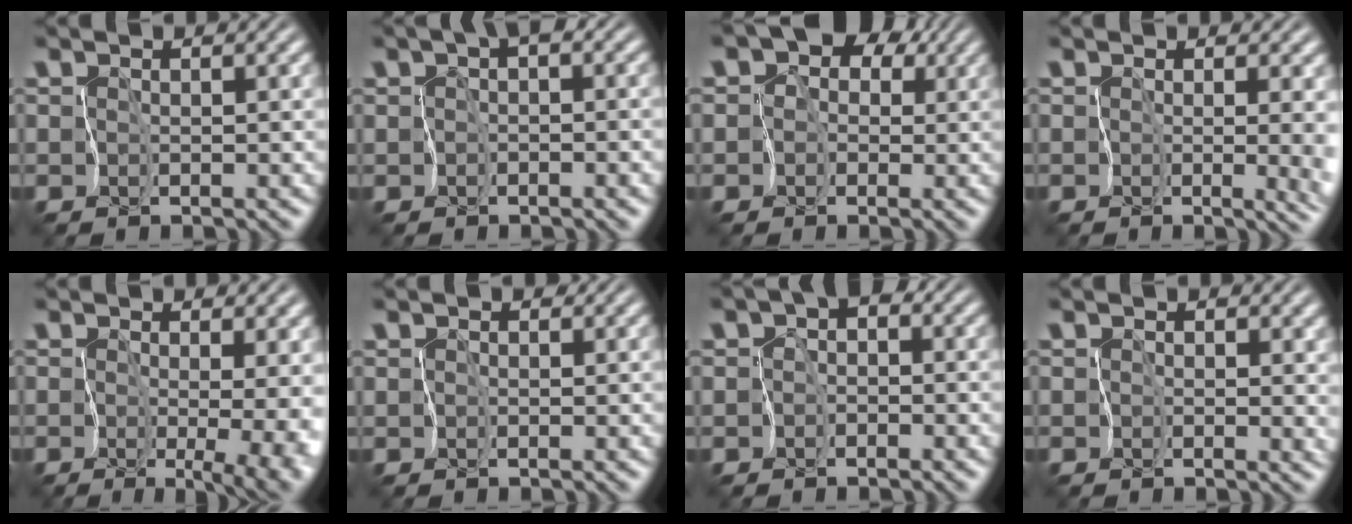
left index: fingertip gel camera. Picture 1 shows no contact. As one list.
[{"total": 2.1, "force": [0.0, 1.3, 1.6], "torque": [-0.023, 0.006, -0.004]}, {"total": 8.1, "force": [2.2, 6.8, 3.9], "torque": [-0.039, 0.047, -0.022]}, {"total": 4.2, "force": [-0.3, 1.8, 3.7], "torque": [-0.032, -0.010, -0.003]}, {"total": 8.6, "force": [-1.3, 4.2, 7.4], "torque": [-0.081, -0.016, -0.010]}, {"total": 1.1, "force": [0.5, 0.9, 0.5], "torque": [0.004, 0.015, -0.003]}, {"total": 3.3, "force": [-0.1, 2.6, 2.0], "torque": [-0.006, 0.021, -0.027]}, {"total": 2.8, "force": [0.2, 1.8, 2.1], "torque": [-0.024, -0.003, 0.002]}]